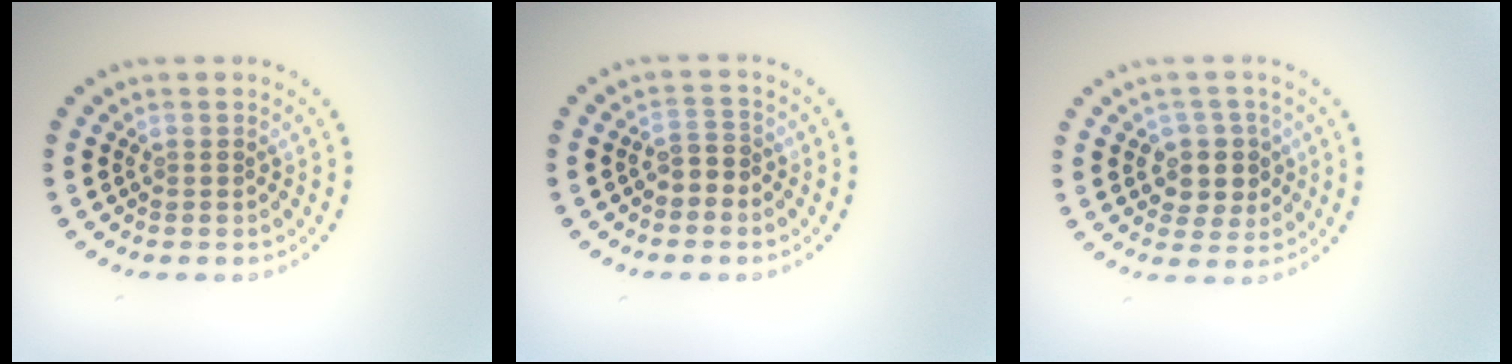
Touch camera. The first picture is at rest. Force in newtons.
{"total": 1.7, "press": 1.5, "slide": 0.8}
{"total": 3.2, "press": 3.0, "slide": 1.3}